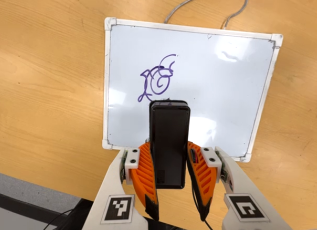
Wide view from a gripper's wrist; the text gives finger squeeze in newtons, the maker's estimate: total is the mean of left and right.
{"total": 8.0, "left": 5.7, "right": 10.2}